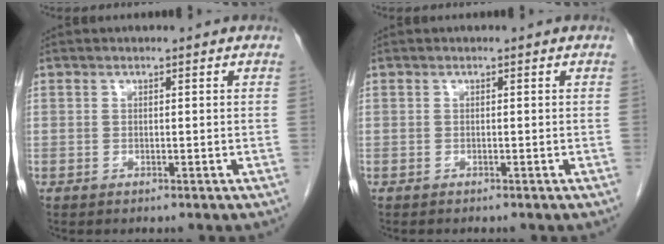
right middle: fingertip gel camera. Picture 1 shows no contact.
{"total": 0.6, "force": [-0.6, 0.1, 0.2], "torque": [-0.010, -0.003, -0.010]}